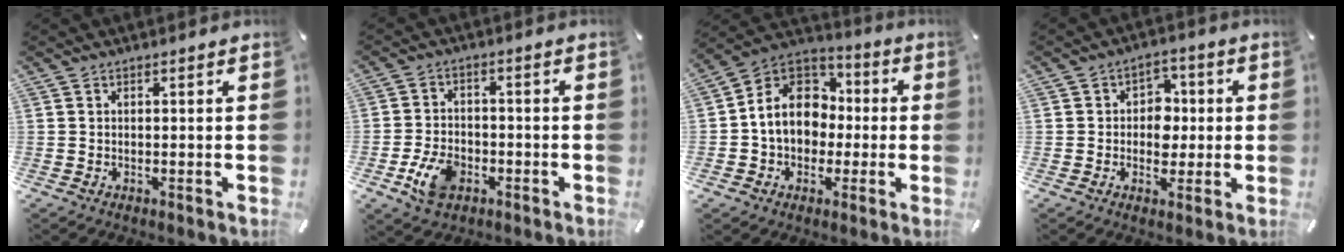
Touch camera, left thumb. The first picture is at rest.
{"total": 8.3, "force": [-3.6, 5.5, 5.1], "torque": [-0.114, 0.012, -0.066]}
{"total": 13.2, "force": [-0.5, 11.4, 6.5], "torque": [-0.141, 0.011, -0.007]}
{"total": 6.9, "force": [-0.2, 6.0, 3.4], "torque": [-0.042, 0.008, -0.007]}